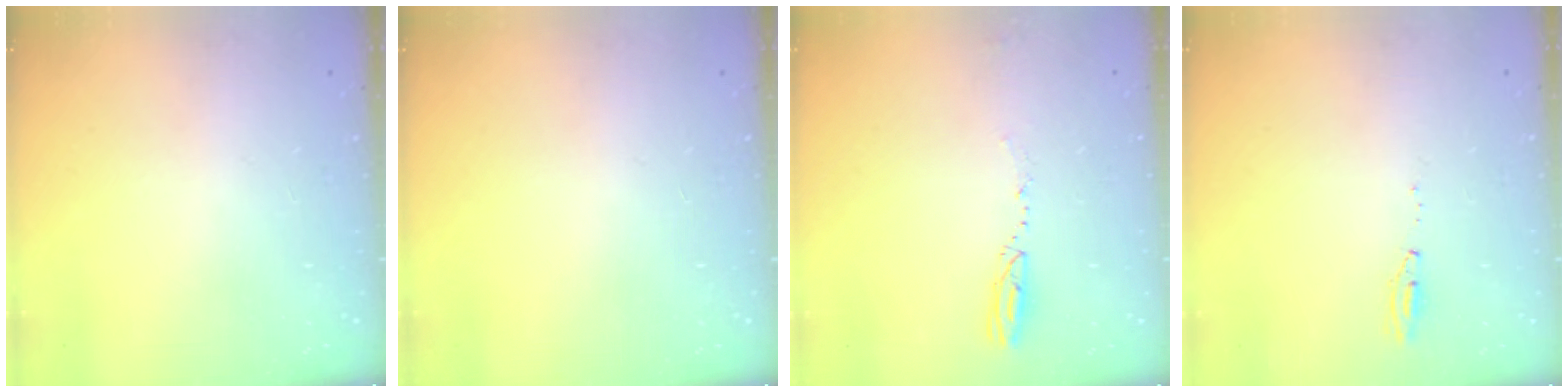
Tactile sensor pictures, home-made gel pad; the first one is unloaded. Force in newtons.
{"total": 0.0}
{"total": 3.3, "press": 3.1, "slide": 1.2}
{"total": 5.0, "press": 3.7, "slide": 3.3}